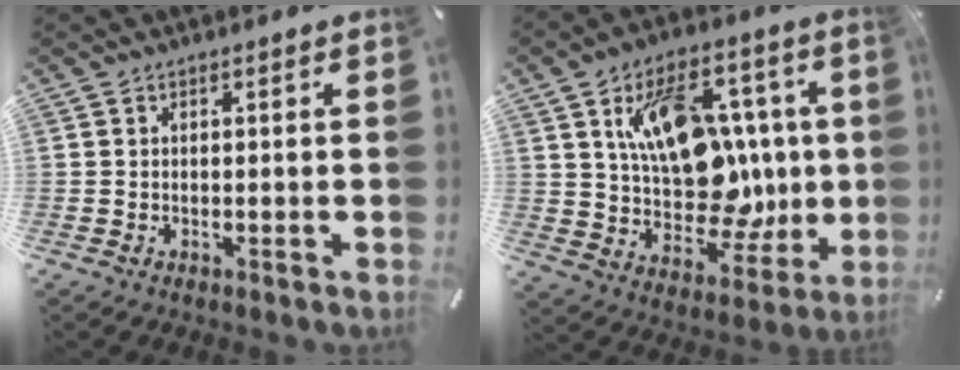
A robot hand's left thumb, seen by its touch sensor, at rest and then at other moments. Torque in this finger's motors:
{"motor_torque": [2.07, 2.89, 2.48, -0.29, 0.23]}